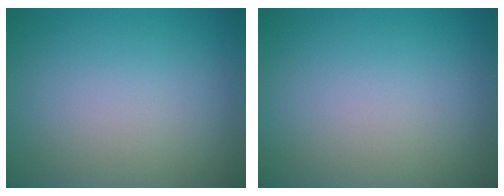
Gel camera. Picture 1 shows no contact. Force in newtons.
{"total": 0.0}